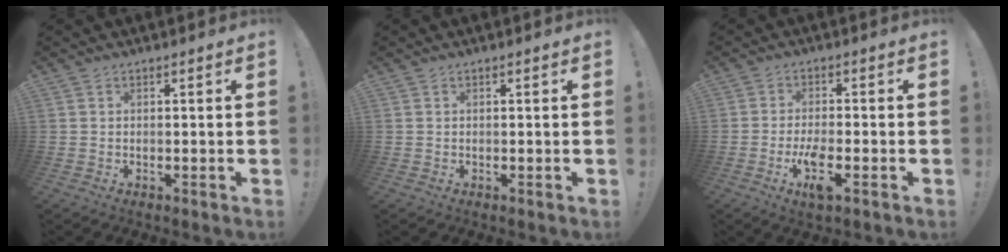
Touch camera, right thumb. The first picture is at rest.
{"total": 0.0}
{"total": 7.2, "force": [-2.9, 2.0, 6.3], "torque": [-0.122, 0.005, -0.046]}